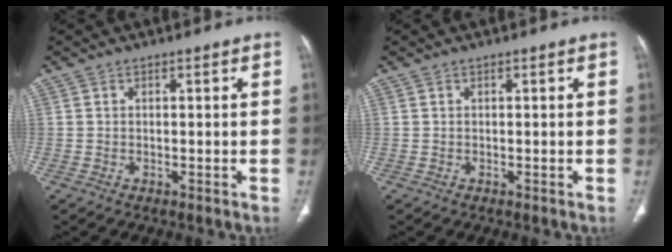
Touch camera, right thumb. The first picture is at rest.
{"total": 0.0}